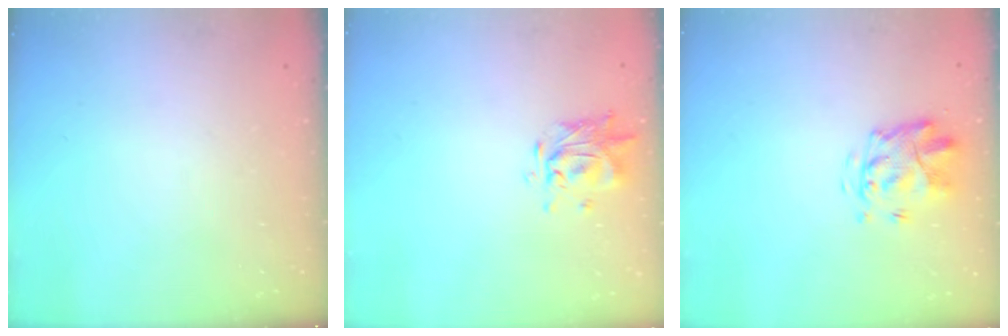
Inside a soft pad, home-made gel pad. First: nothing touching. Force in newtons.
{"total": 1.5, "press": 1.5, "slide": 0.1}
{"total": 3.8, "press": 3.4, "slide": 1.8}